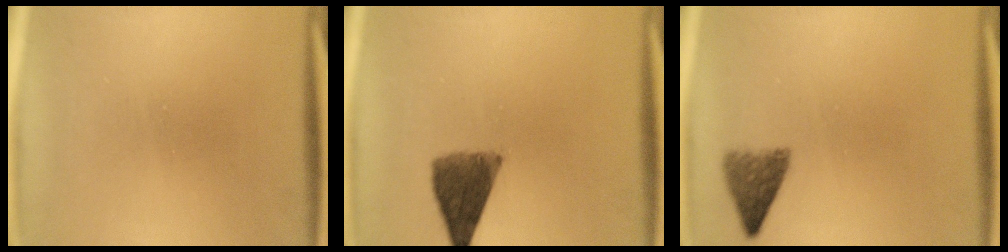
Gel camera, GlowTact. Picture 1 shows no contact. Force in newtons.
{"total": 7.1}
{"total": 3.5}